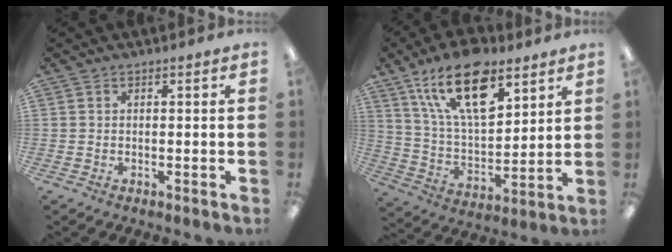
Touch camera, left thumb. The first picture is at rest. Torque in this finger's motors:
{"motor_torque": [0.92, 0.64, 1.77, -1.01, 0.50]}